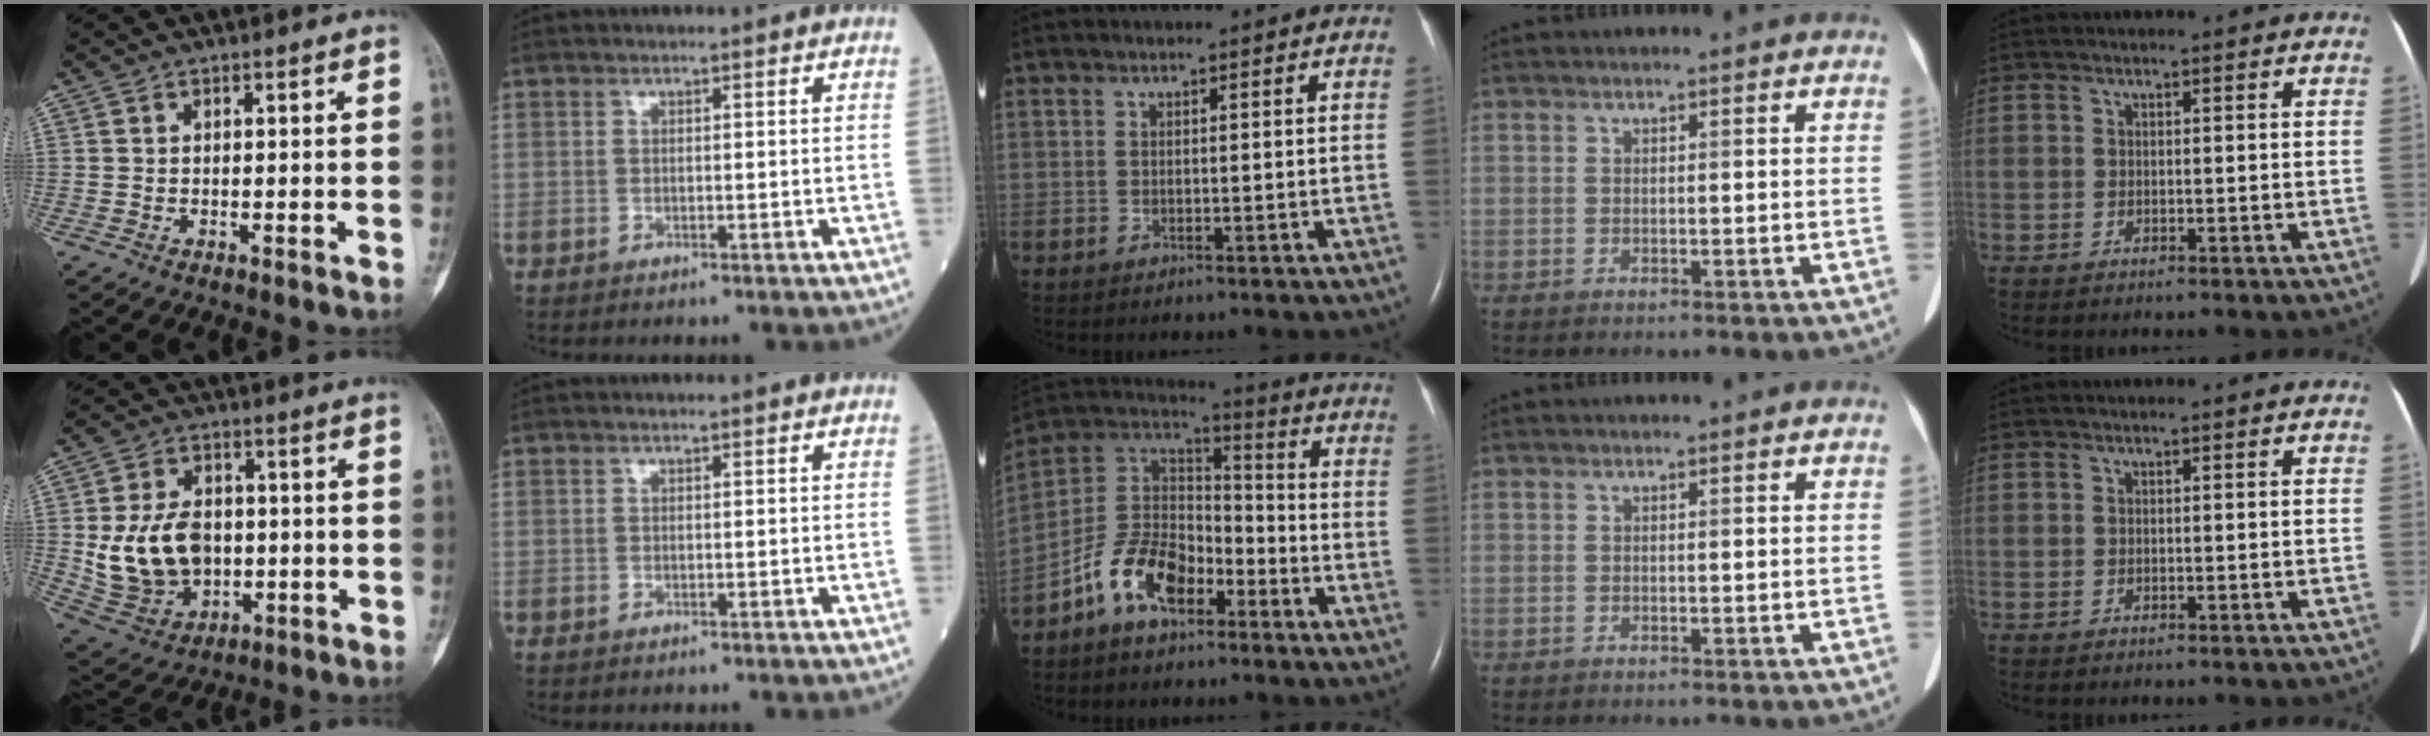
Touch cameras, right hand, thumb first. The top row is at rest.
{"thumb": {"total": 14.4, "force": [-0.3, 10.5, 9.9], "torque": [-0.156, 0.002, 0.014]}, "middle": {"total": 11.4, "force": [-6.7, 6.1, 7.0], "torque": [-0.151, 0.023, -0.132]}}